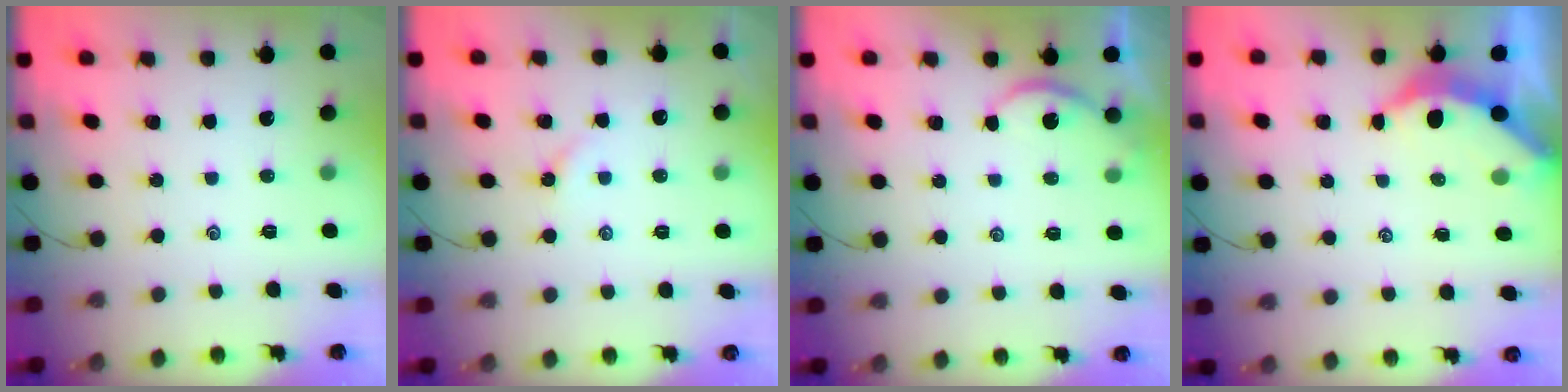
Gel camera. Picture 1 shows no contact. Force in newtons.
{"total": 1.5, "press": 1.4, "slide": 0.3}
{"total": 3.3, "press": 3.3, "slide": 0.2}
{"total": 3.7, "press": 3.7, "slide": 0.4}